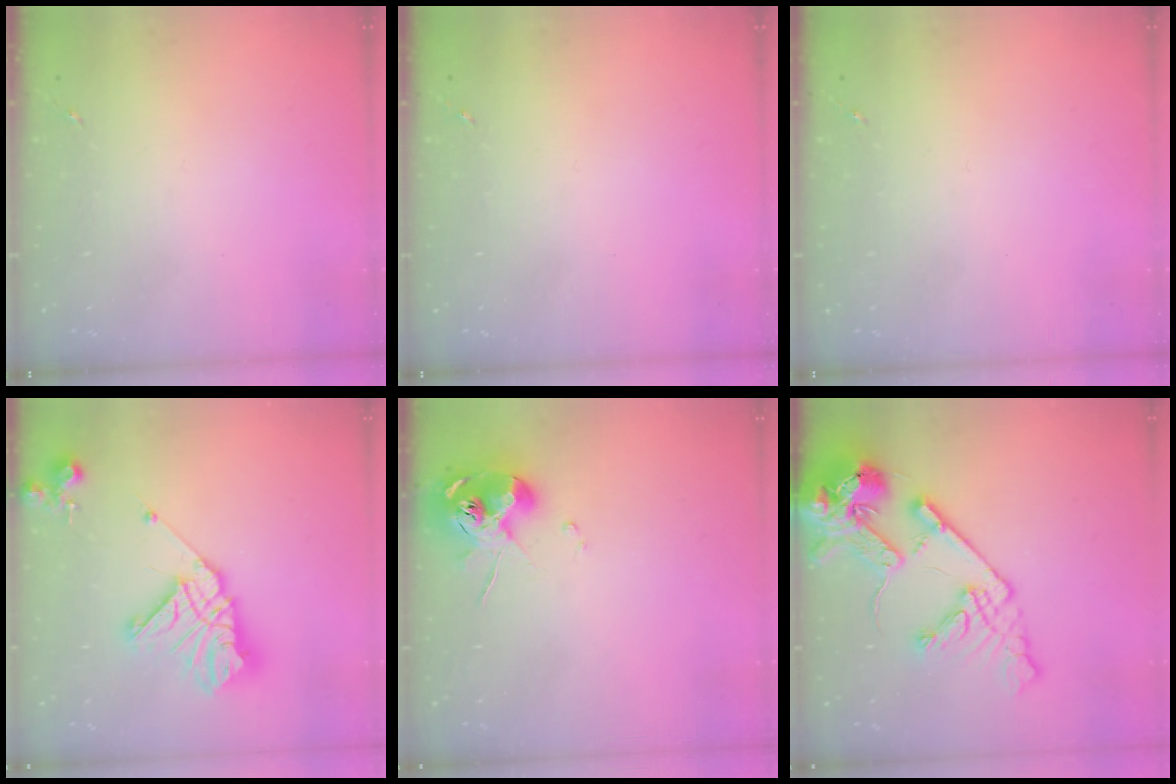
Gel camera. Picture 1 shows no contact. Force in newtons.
{"total": 0.0}
{"total": 0.0}
{"total": 17.8, "press": 17.7, "slide": 2.1}
{"total": 10.4, "press": 10.3, "slide": 1.0}
{"total": 19.0, "press": 18.8, "slide": 2.9}